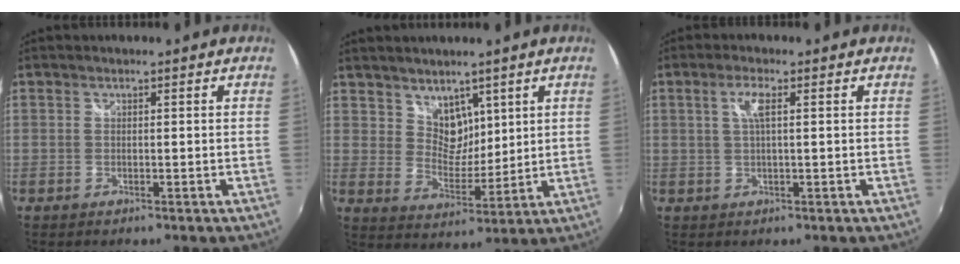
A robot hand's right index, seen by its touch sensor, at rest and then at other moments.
{"total": 6.5, "force": [4.3, 4.5, 2.0], "torque": [-0.021, 0.001, 0.085]}
{"total": 3.0, "force": [0.8, 0.2, 2.8], "torque": [-0.056, 0.002, 0.014]}